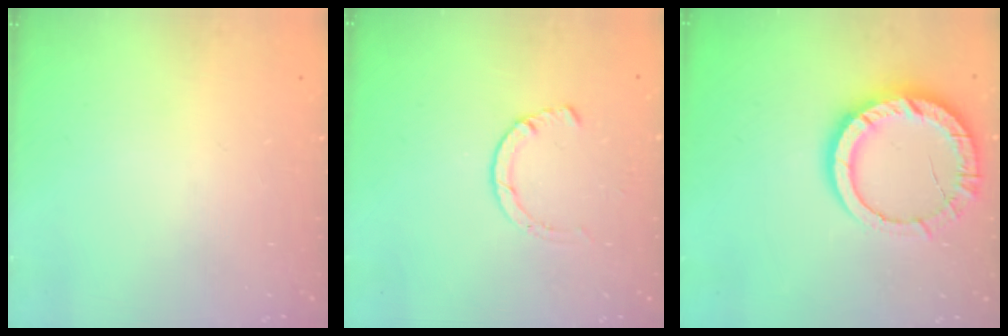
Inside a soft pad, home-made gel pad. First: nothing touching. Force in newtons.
{"total": 1.2, "press": 1.2, "slide": 0.3}
{"total": 12.0, "press": 11.9, "slide": 1.0}